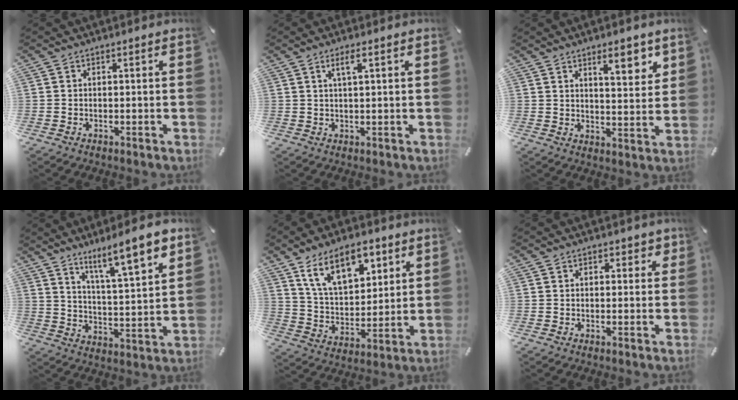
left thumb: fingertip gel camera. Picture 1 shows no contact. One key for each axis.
{"total": 3.5, "fx": 1.5, "fy": 0.5, "fz": 3.1, "tx": -0.065, "ty": 0.001, "tz": 0.023}
{"total": 8.0, "fx": 5.2, "fy": 2.7, "fz": 5.4, "tx": -0.063, "ty": -0.029, "tz": 0.080}
{"total": 11.0, "fx": 9.0, "fy": 1.4, "fz": 6.1, "tx": -0.090, "ty": -0.068, "tz": 0.149}
{"total": 14.7, "fx": 8.8, "fy": 8.2, "fz": 8.5, "tx": -0.151, "ty": -0.024, "tz": 0.161}
{"total": 1.7, "fx": 0.8, "fy": 1.2, "fz": 0.8, "tx": -0.001, "ty": -0.002, "tz": 0.008}